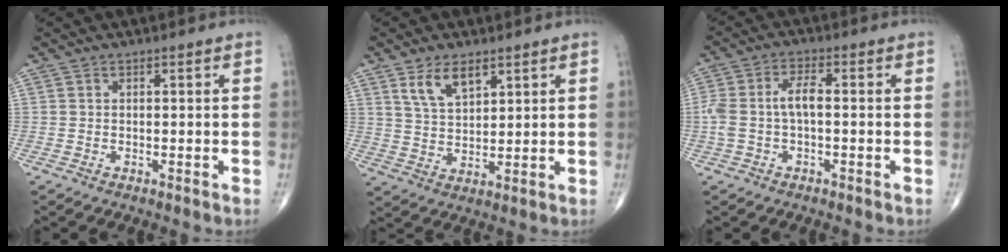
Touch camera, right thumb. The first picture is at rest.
{"total": 6.8, "force": [4.0, 3.2, 4.4], "torque": [-0.068, -0.023, 0.079]}
{"total": 5.8, "force": [-0.3, 2.5, 5.2], "torque": [-0.130, 0.025, -0.006]}